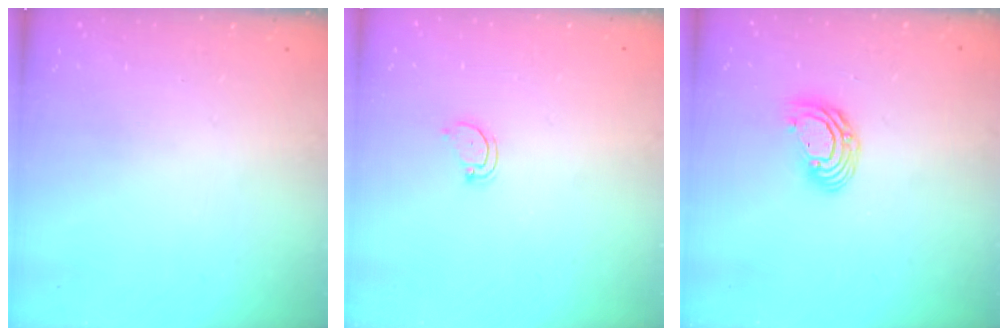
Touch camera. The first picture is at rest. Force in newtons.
{"total": 2.8, "press": 2.8, "slide": 0.2}
{"total": 8.7, "press": 8.6, "slide": 1.3}